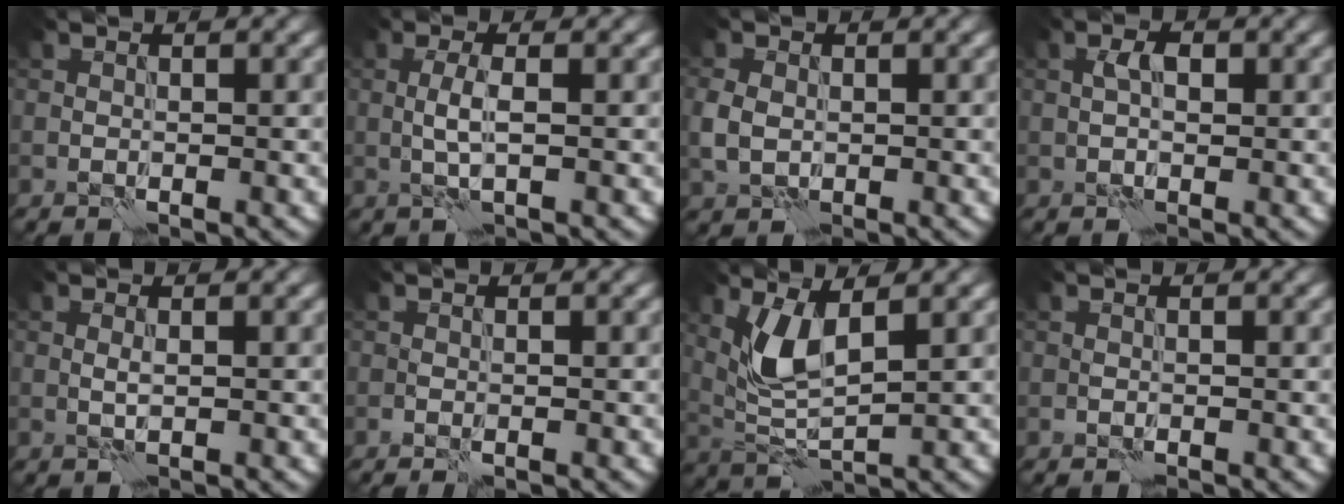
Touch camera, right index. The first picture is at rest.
{"total": 2.0, "force": [0.0, 0.2, 2.0], "torque": [-0.045, 0.008, -0.001]}
{"total": 2.6, "force": [-0.1, 2.0, 1.7], "torque": [-0.041, 0.001, -0.005]}
{"total": 1.9, "force": [0.4, 1.0, 1.6], "torque": [-0.033, 0.006, 0.005]}
{"total": 0.7, "force": [0.2, -0.1, 0.7], "torque": [-0.016, 0.002, 0.003]}
{"total": 0.6, "force": [-0.3, 0.1, 0.5], "torque": [-0.012, -0.001, -0.007]}
{"total": 4.0, "force": [1.6, 1.1, 3.5], "torque": [-0.081, -0.006, 0.036]}
{"total": 0.0}